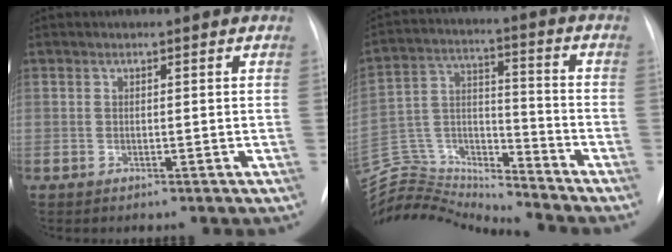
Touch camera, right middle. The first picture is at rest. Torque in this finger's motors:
{"motor_torque": [-0.50, -0.74, -0.27, -0.08]}